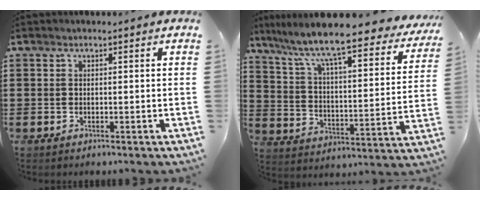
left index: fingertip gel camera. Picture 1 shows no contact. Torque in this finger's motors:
{"motor_torque": [1.30, -0.83, 1.05, 0.21]}